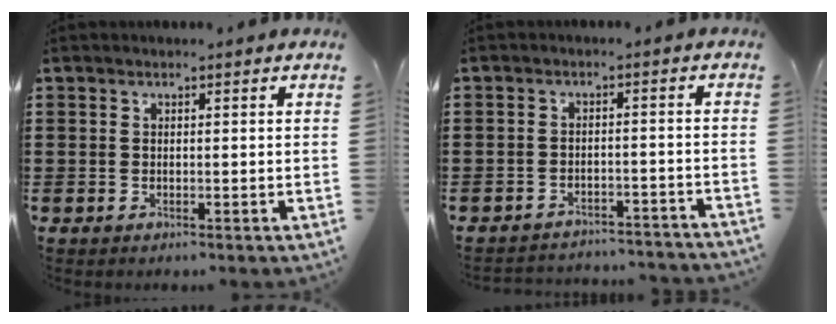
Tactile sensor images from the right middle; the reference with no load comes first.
{"total": 2.9, "force": [-2.9, 0.1, 0.1], "torque": [-0.008, -0.001, -0.061]}